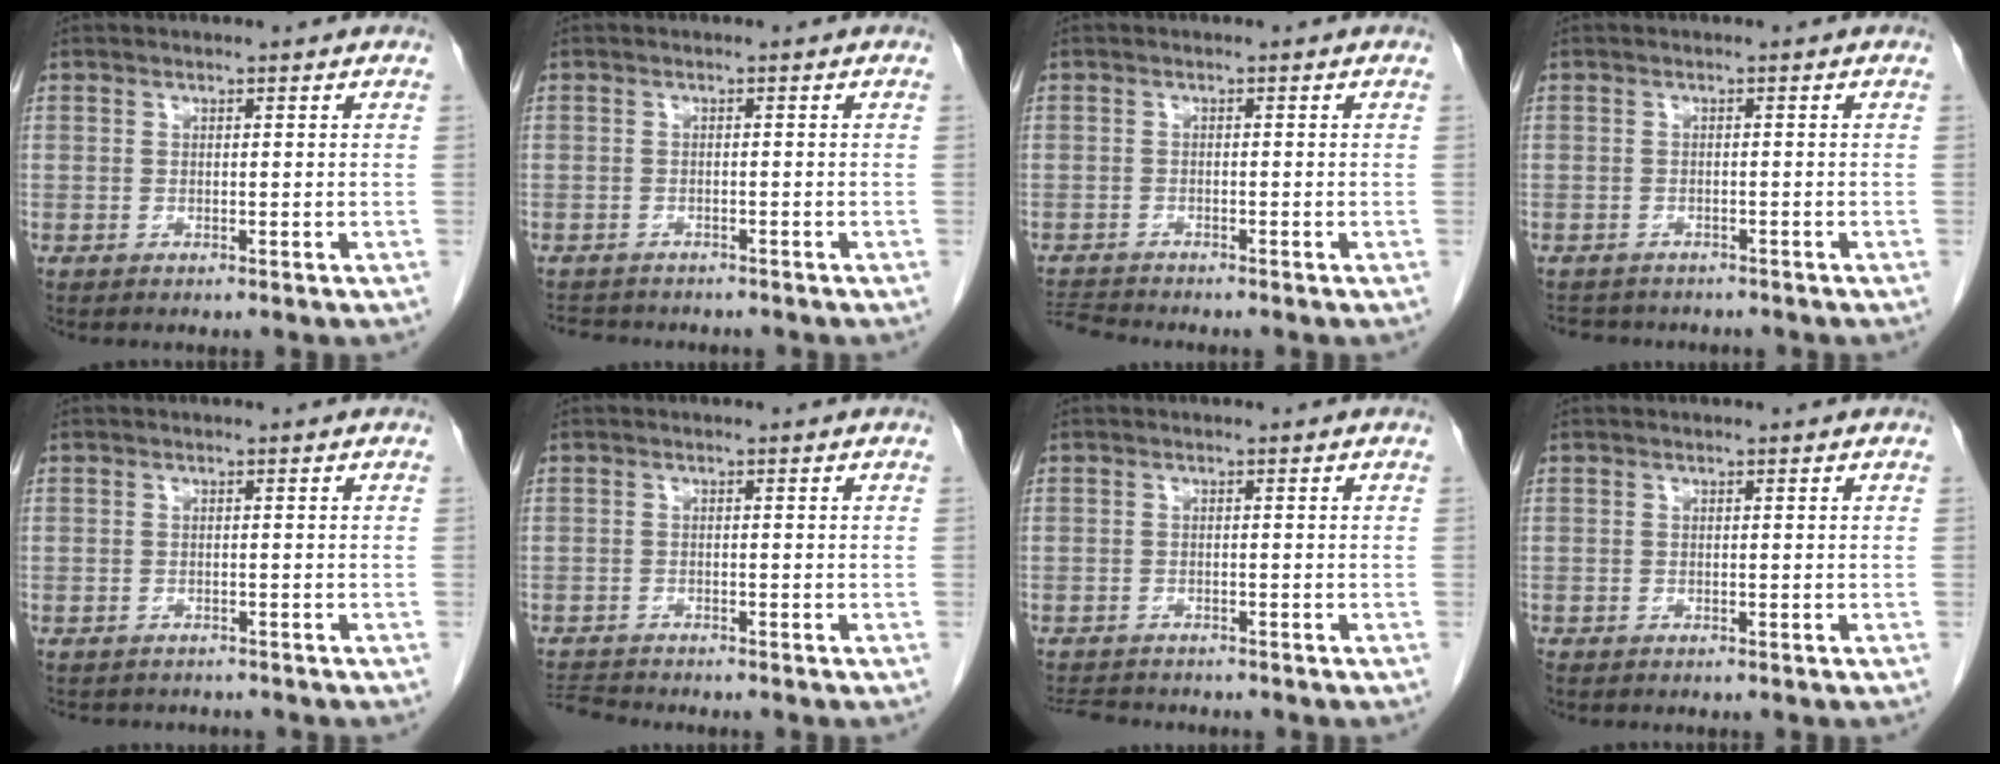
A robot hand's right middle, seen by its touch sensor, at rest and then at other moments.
{"total": 5.7, "force": [-5.1, 2.0, 1.6], "torque": [-0.026, -0.003, -0.071]}
{"total": 3.0, "force": [-3.0, -0.6, -0.1], "torque": [0.000, -0.020, -0.056]}
{"total": 6.1, "force": [-5.4, 2.4, 1.5], "torque": [-0.023, 0.002, -0.071]}
{"total": 4.6, "force": [-4.1, 1.9, 0.7], "torque": [-0.010, 0.000, -0.053]}
{"total": 3.1, "force": [-3.1, -0.3, -0.1], "torque": [0.001, -0.019, -0.057]}
{"total": 5.2, "force": [-4.9, 1.2, 1.3], "torque": [-0.019, -0.008, -0.077]}
{"total": 0.0}